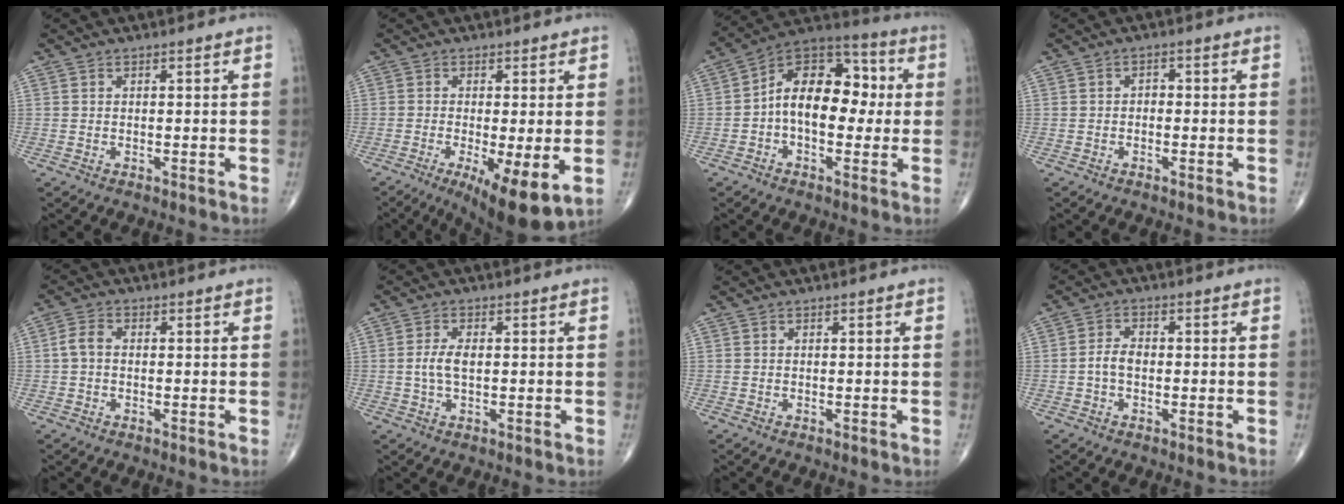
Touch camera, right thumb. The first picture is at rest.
{"total": 10.9, "force": [-3.3, 2.7, 10.0], "torque": [-0.159, -0.023, -0.046]}
{"total": 15.3, "force": [0.0, 9.5, 12.0], "torque": [-0.151, 0.043, -0.013]}
{"total": 1.3, "force": [-0.4, 1.0, 0.7], "torque": [0.000, 0.005, -0.012]}
{"total": 3.1, "force": [-0.1, 2.1, 2.3], "torque": [-0.044, 0.009, -0.007]}
{"total": 3.8, "force": [0.0, 1.8, 3.3], "torque": [-0.076, 0.003, 0.000]}
{"total": 0.0}
{"total": 3.2, "force": [-0.6, 2.0, 2.4], "torque": [-0.045, 0.013, -0.015]}